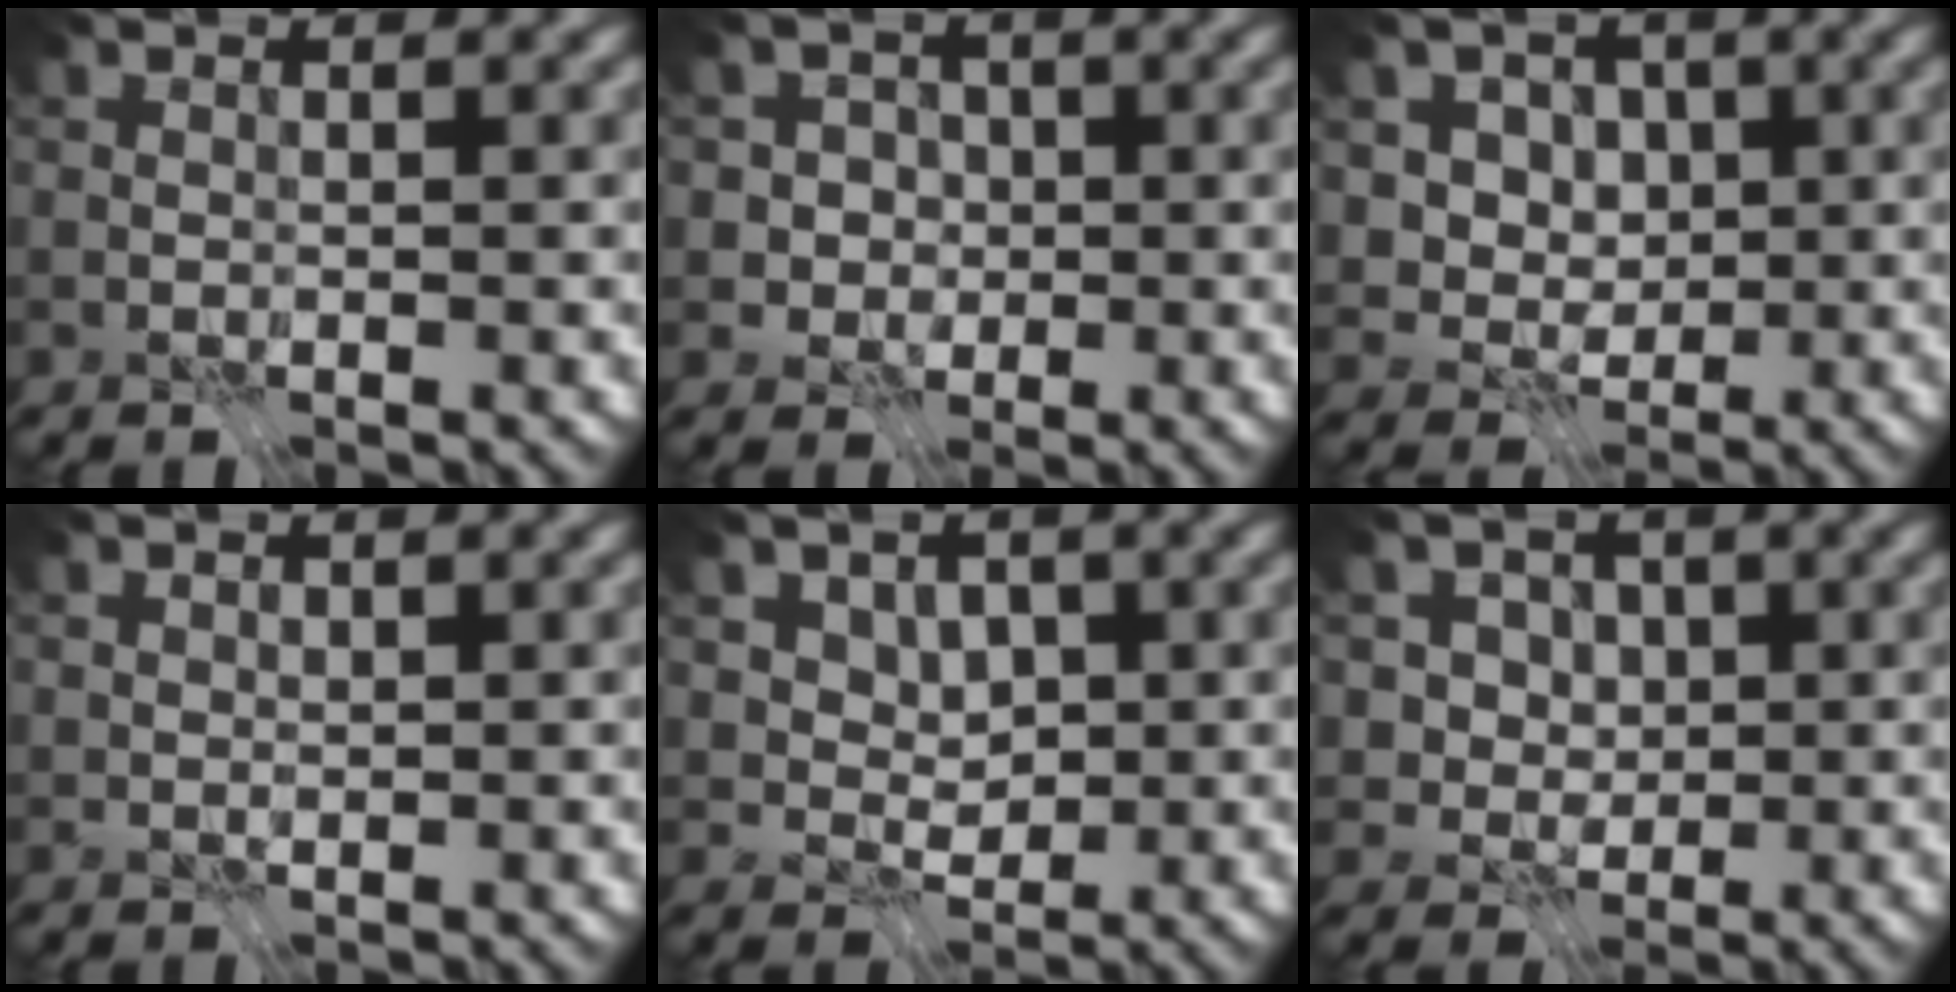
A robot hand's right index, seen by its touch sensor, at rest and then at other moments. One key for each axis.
{"total": 2.9, "fx": -0.1, "fy": 2.8, "fz": 0.7, "tx": 0.005, "ty": 0.003, "tz": -0.009}
{"total": 6.4, "fx": 1.3, "fy": 5.5, "fz": 3.1, "tx": -0.037, "ty": 0.009, "tz": 0.008}
{"total": 0.6, "fx": 0.4, "fy": 0.4, "fz": 0.2, "tx": -0.004, "ty": -0.001, "tz": 0.006}
{"total": 4.6, "fx": 1.7, "fy": 3.7, "fz": 2.1, "tx": -0.036, "ty": -0.009, "tz": 0.037}
{"total": 3.8, "fx": 0.8, "fy": 3.5, "fz": 1.4, "tx": -0.019, "ty": -0.008, "tz": 0.014}